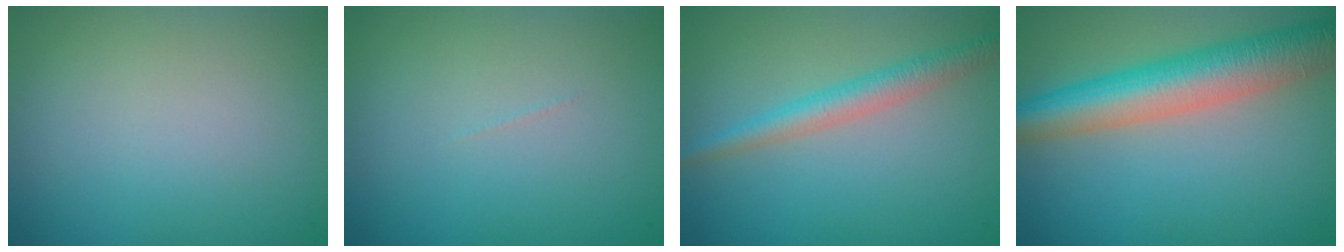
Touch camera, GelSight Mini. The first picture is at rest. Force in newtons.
{"total": 0.0}
{"total": 2.9, "press": 2.9, "slide": 0.1}
{"total": 8.2, "press": 8.2, "slide": 0.3}